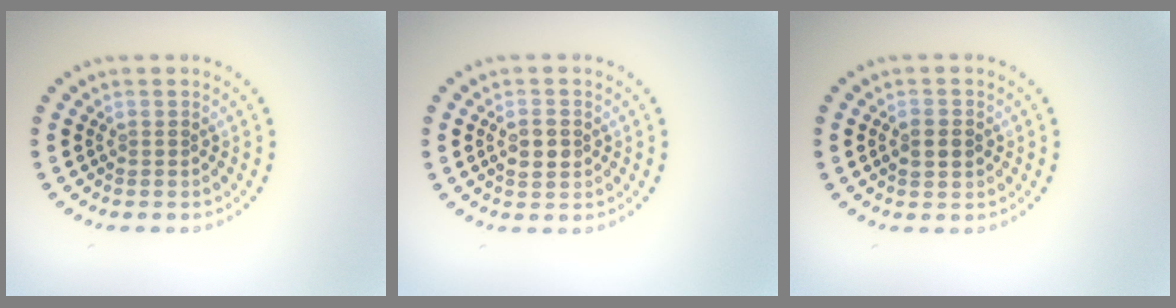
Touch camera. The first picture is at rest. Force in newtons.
{"total": 2.1, "press": 2.1, "slide": 0.1}
{"total": 1.8, "press": 1.8, "slide": 0.0}